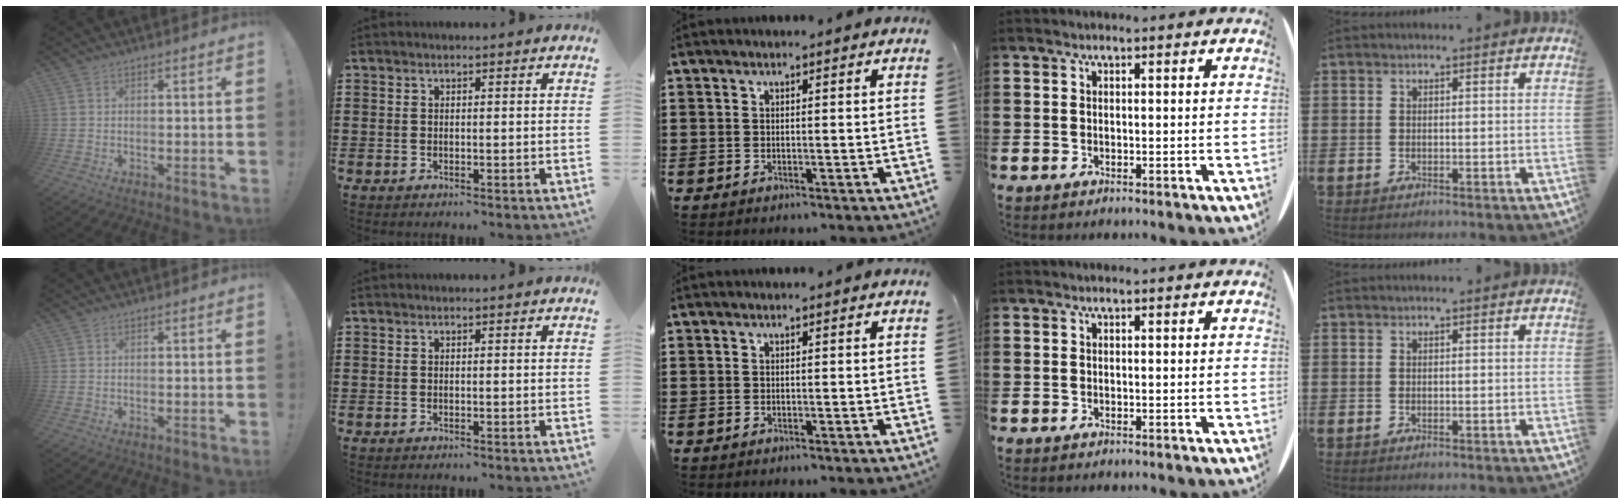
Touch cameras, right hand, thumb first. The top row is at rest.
{}